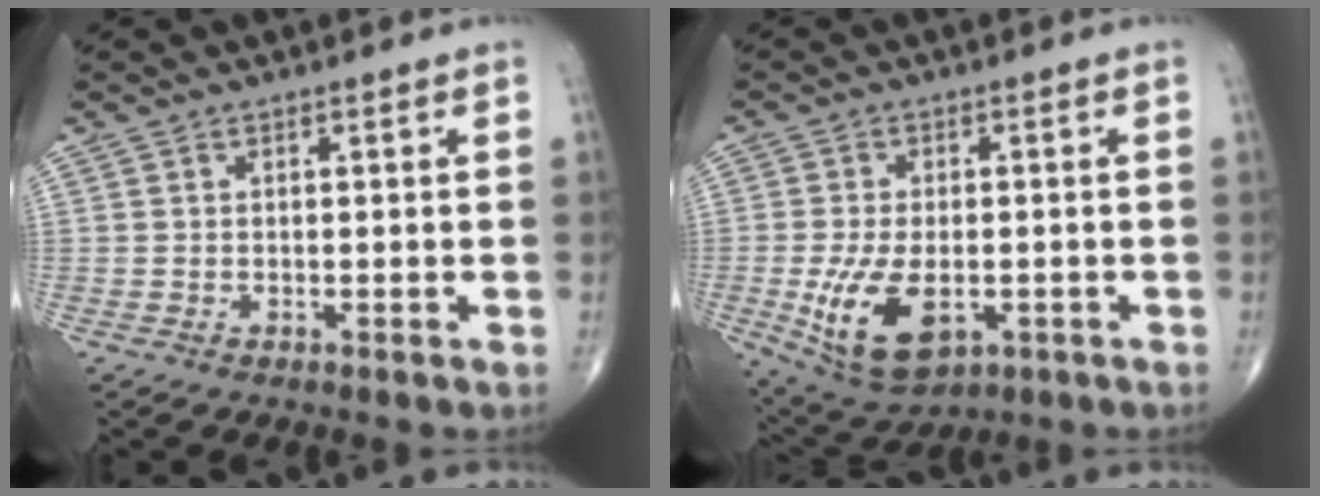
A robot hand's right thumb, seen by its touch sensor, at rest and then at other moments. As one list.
[{"total": 12.2, "force": [-3.1, 6.7, 9.7], "torque": [-0.173, -0.004, -0.038]}]